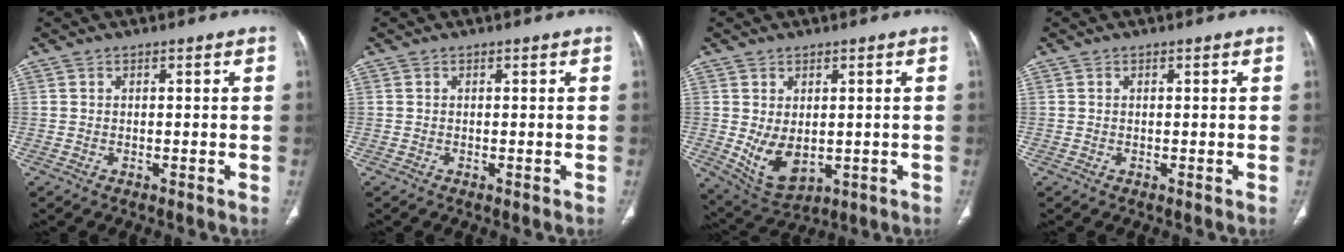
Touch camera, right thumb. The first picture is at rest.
{"total": 0.0}
{"total": 8.3, "force": [-0.5, 5.3, 6.3], "torque": [-0.100, -0.012, 0.016]}
{"total": 0.0}